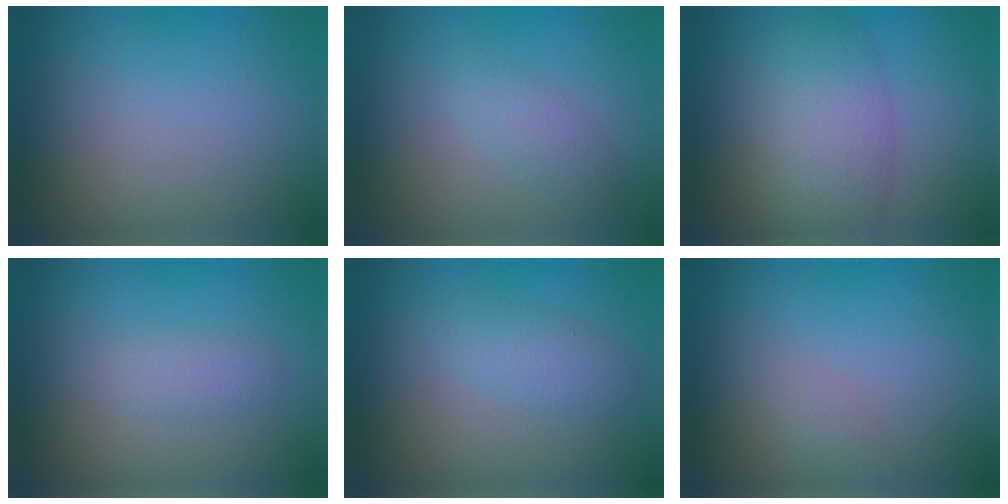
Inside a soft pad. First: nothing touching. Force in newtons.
{"total": 1.7, "press": 1.7, "slide": 0.1}
{"total": 5.9, "press": 5.9, "slide": 0.3}
{"total": 1.5, "press": 1.5, "slide": 0.0}
{"total": 2.0, "press": 2.0, "slide": 0.1}
{"total": 1.1, "press": 1.1, "slide": 0.1}